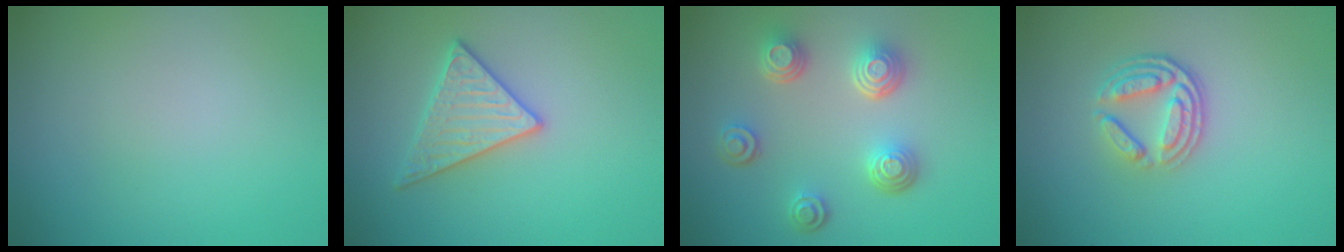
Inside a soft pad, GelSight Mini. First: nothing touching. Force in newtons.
{"total": 3.0, "press": 3.0, "slide": 0.1}
{"total": 4.5, "press": 3.5, "slide": 2.9}
{"total": 3.8, "press": 2.7, "slide": 2.6}